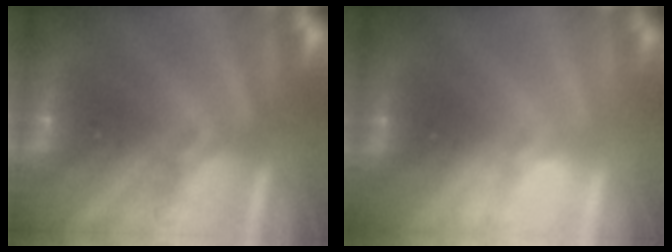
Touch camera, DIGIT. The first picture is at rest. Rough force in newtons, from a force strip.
{"total": 2.9}